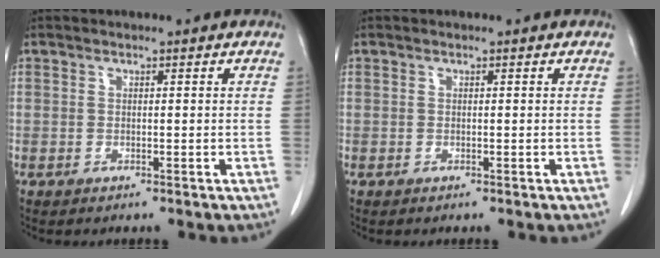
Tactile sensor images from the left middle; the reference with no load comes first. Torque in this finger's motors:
{"motor_torque": [-0.01, -1.76, -0.05, -0.01]}